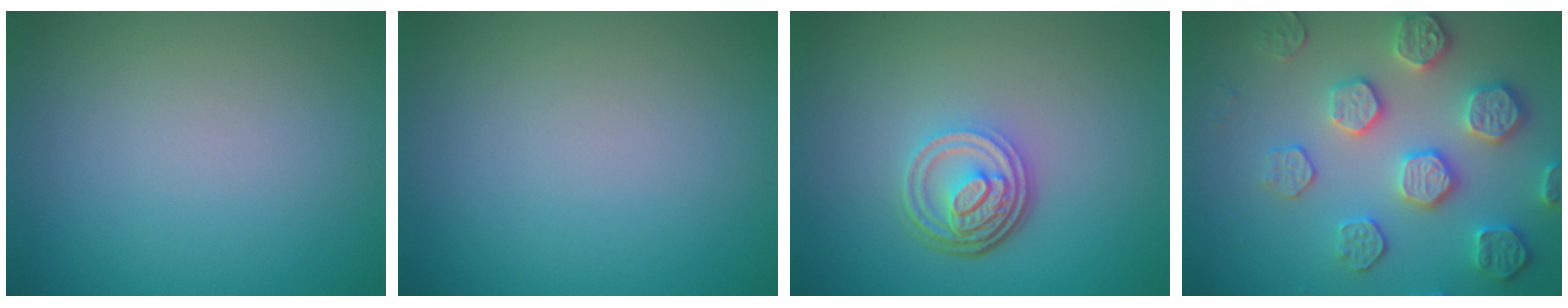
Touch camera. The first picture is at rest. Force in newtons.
{"total": 0.0}
{"total": 4.9, "press": 3.5, "slide": 3.4}
{"total": 5.3, "press": 4.8, "slide": 2.2}